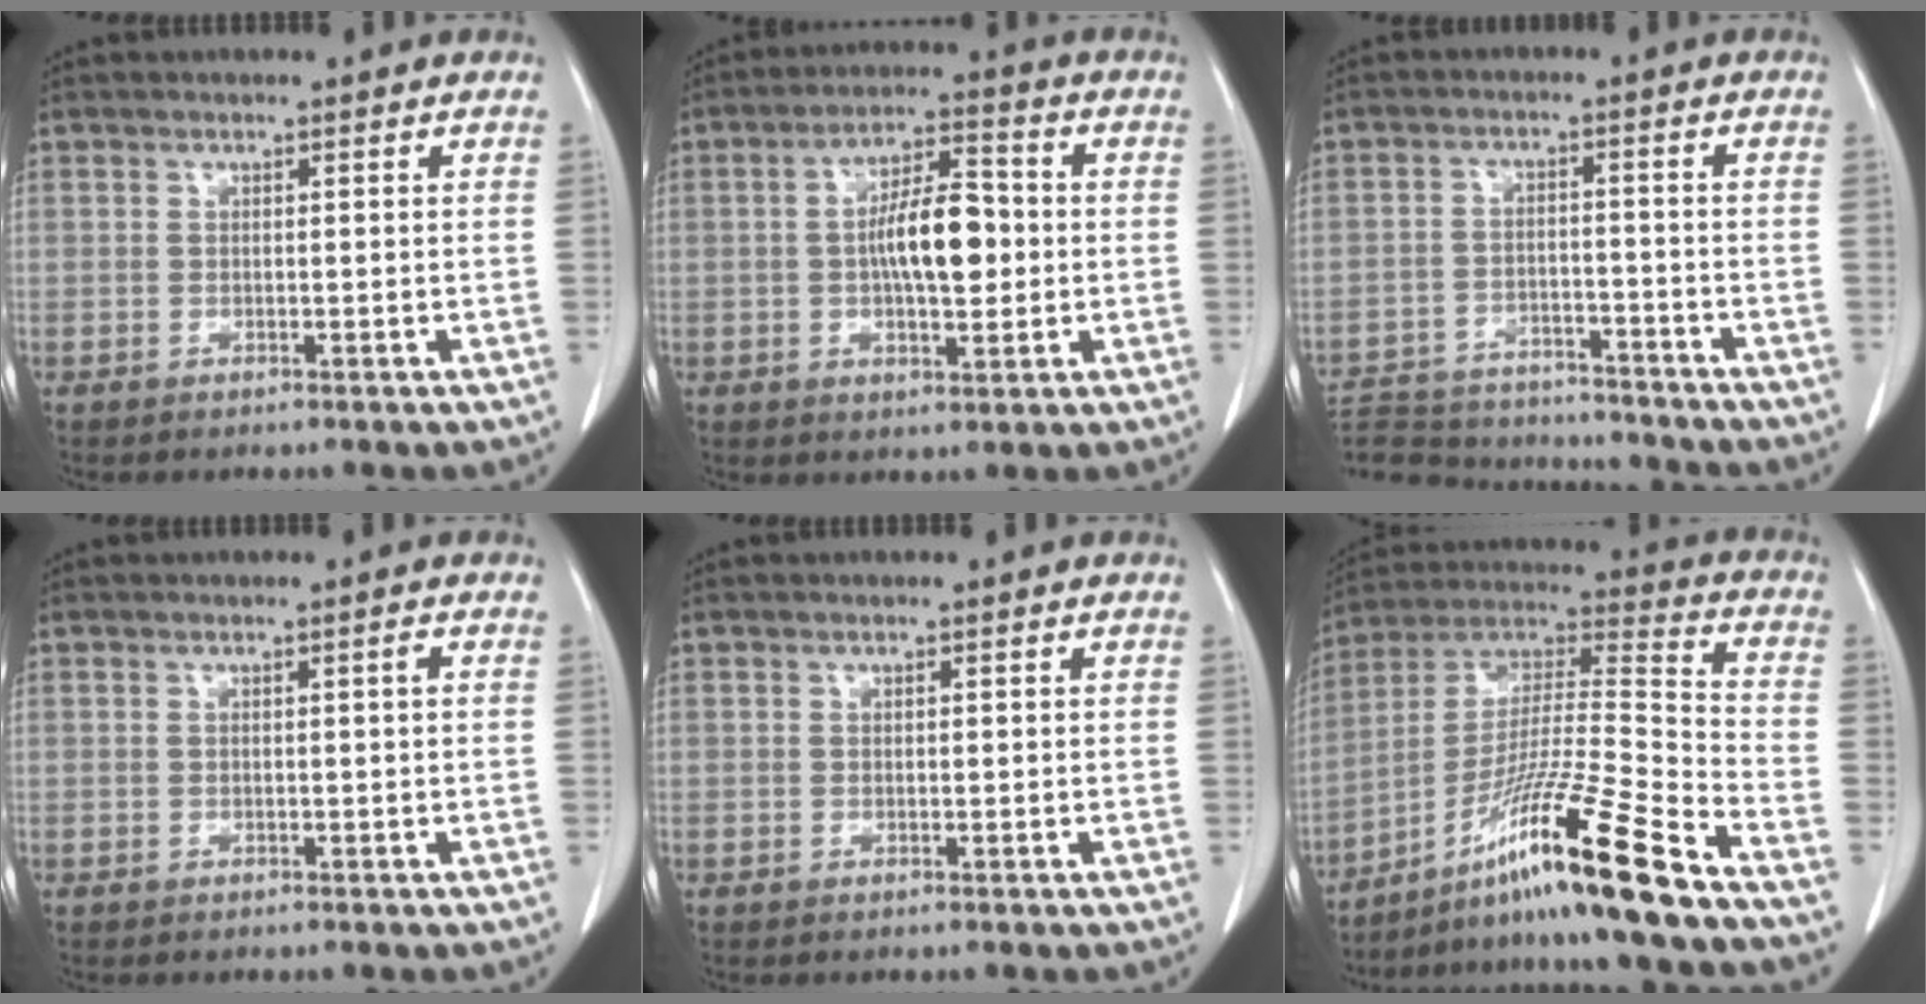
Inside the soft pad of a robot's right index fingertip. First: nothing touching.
{"total": 9.6, "force": [-0.2, 3.3, 9.0], "torque": [-0.163, 0.013, -0.005]}
{"total": 17.5, "force": [-16.3, 3.7, 5.1], "torque": [-0.112, -0.005, -0.238]}
{"total": 0.6, "force": [0.0, -0.1, 0.6], "torque": [-0.008, 0.000, 0.002]}
{"total": 0.0}
{"total": 18.2, "force": [-12.0, -2.0, 13.5], "torque": [-0.263, -0.010, -0.212]}